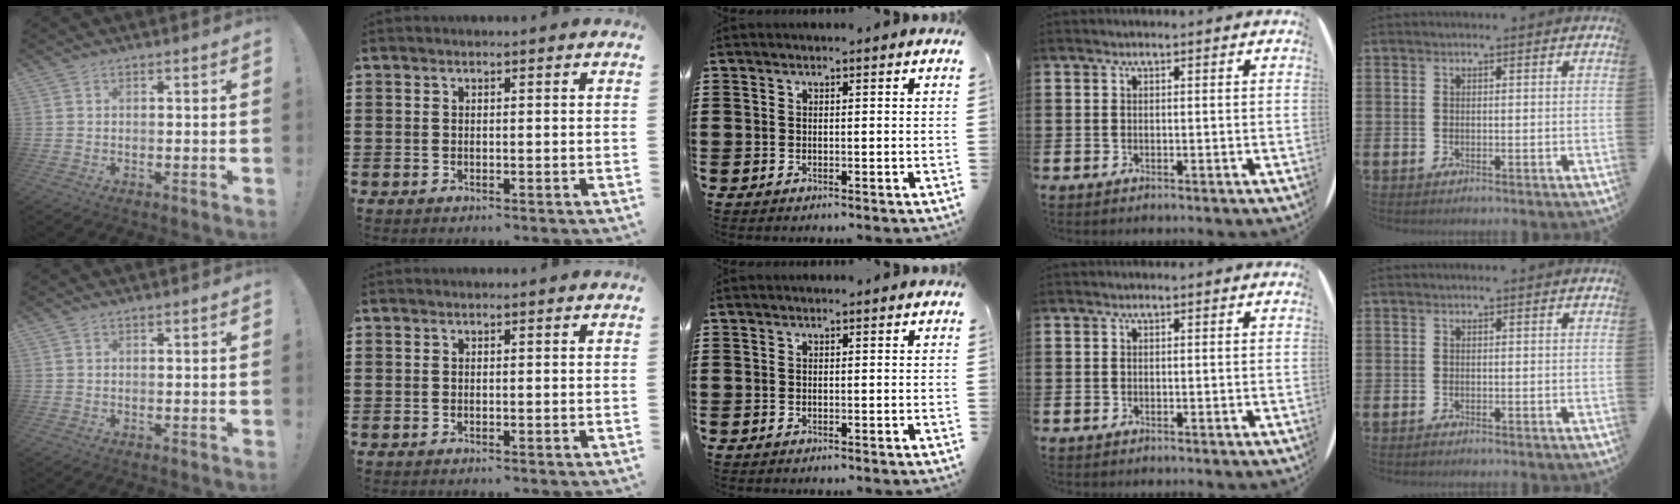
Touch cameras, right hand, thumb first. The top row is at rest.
{}